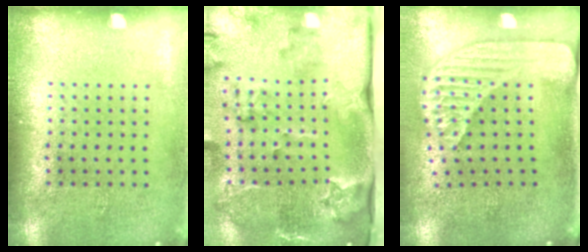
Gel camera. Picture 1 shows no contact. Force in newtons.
{"total": 4.0, "press": 2.7, "slide": 3.0}
{"total": 2.3, "press": 1.7, "slide": 1.5}